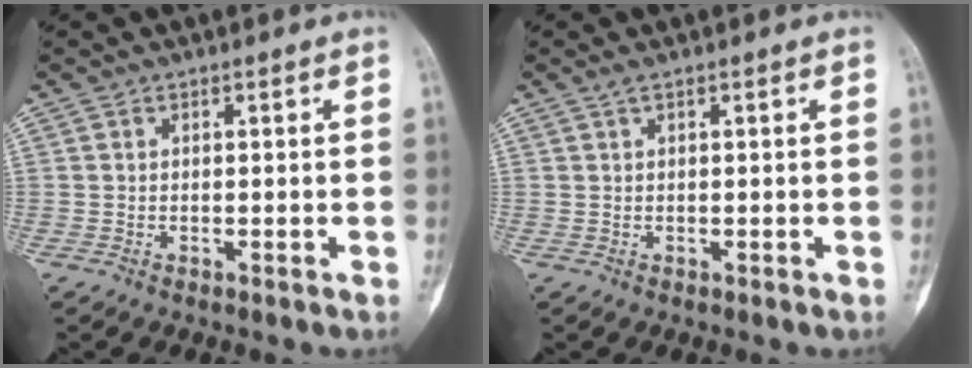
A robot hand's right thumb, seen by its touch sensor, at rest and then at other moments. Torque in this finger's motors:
{"motor_torque": [0.02, 0.01, 0.21, -0.07, 0.02]}